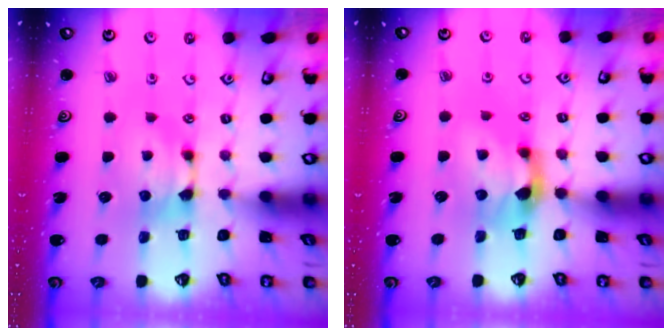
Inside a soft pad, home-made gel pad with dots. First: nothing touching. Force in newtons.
{"total": 2.6, "press": 2.0, "slide": 1.7}